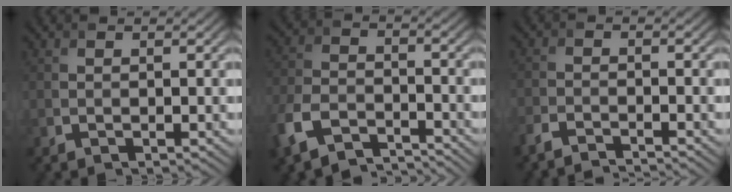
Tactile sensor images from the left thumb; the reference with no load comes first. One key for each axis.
{"total": 8.6, "fx": -6.0, "fy": 4.1, "fz": 4.7, "tx": -0.112, "ty": -0.014, "tz": -0.128}
{"total": 2.9, "fx": -2.8, "fy": -0.1, "fz": 0.8, "tx": -0.017, "ty": -0.005, "tz": -0.061}